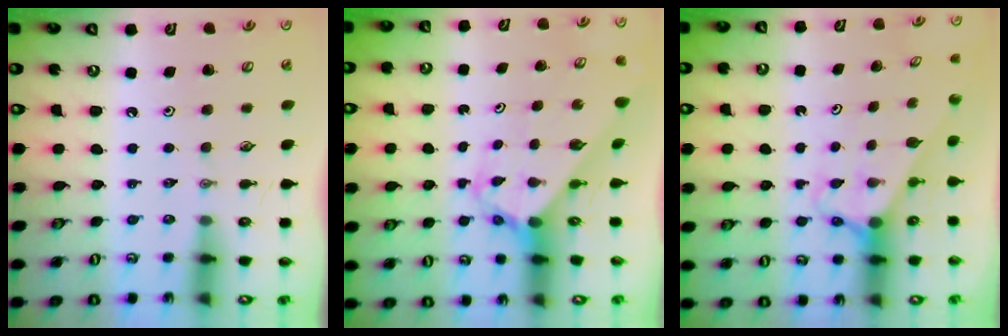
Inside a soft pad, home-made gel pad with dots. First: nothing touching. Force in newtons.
{"total": 2.6, "press": 2.6, "slide": 0.2}
{"total": 2.7, "press": 2.7, "slide": 0.2}